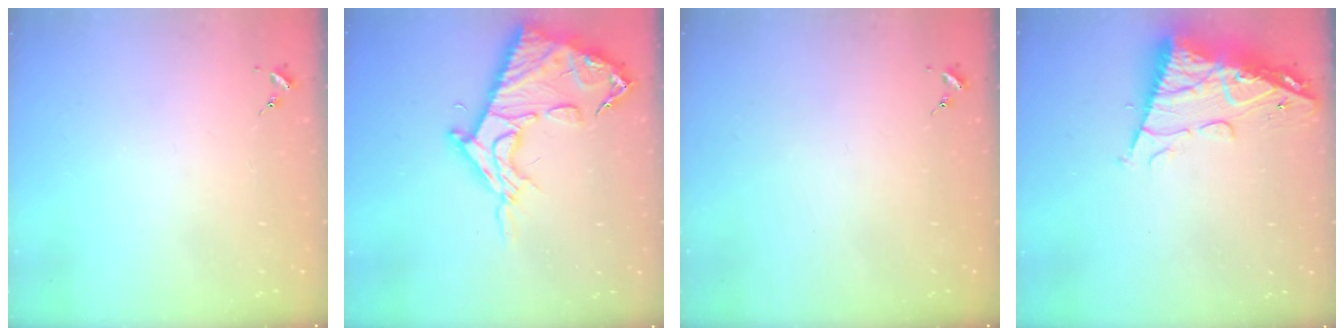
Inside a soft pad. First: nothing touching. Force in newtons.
{"total": 17.0, "press": 16.9, "slide": 1.7}
{"total": 0.0}
{"total": 14.0, "press": 13.9, "slide": 1.3}